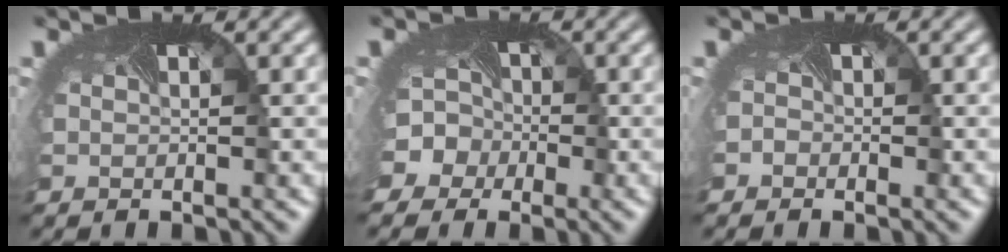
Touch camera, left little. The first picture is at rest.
{"total": 8.0, "force": [-2.7, 7.0, 2.7], "torque": [-0.061, -0.017, -0.058]}
{"total": 0.8, "force": [-0.5, 0.6, -0.1], "torque": [0.005, -0.006, -0.011]}